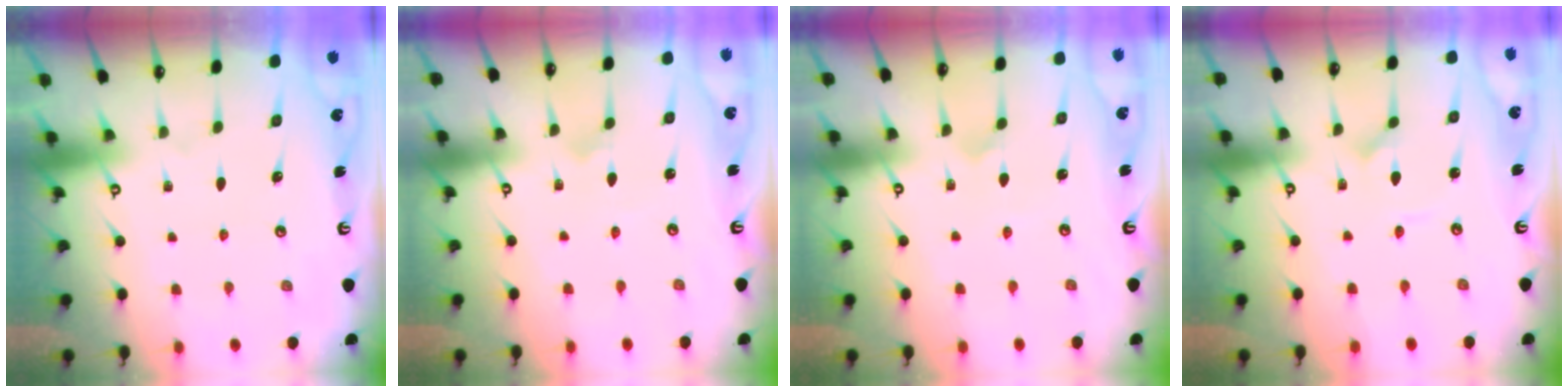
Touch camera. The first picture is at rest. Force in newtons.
{"total": 1.9, "press": 1.9, "slide": 0.1}
{"total": 2.3, "press": 2.3, "slide": 0.2}
{"total": 2.9, "press": 2.9, "slide": 0.2}